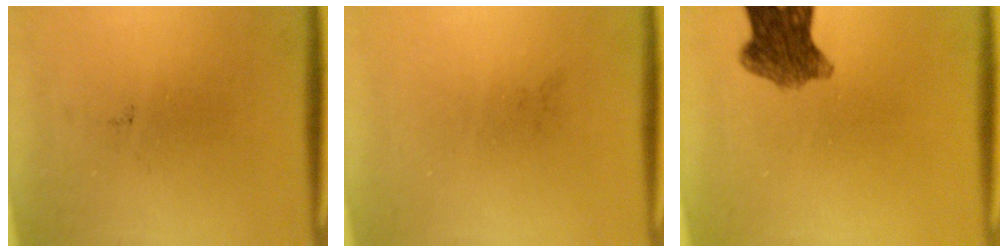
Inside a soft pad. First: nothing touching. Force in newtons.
{"total": 0.0}
{"total": 7.2}